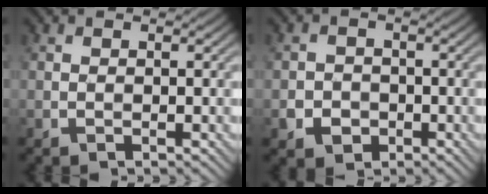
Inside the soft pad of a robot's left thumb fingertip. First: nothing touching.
{"total": 3.4, "force": [-1.4, 3.0, 1.0], "torque": [-0.012, -0.006, -0.031]}